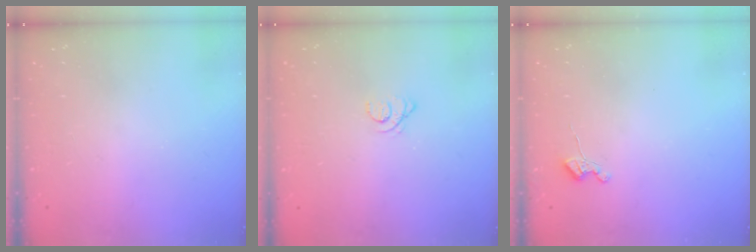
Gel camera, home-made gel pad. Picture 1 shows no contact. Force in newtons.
{"total": 1.5, "press": 1.4, "slide": 0.2}
{"total": 3.7, "press": 3.7, "slide": 0.4}